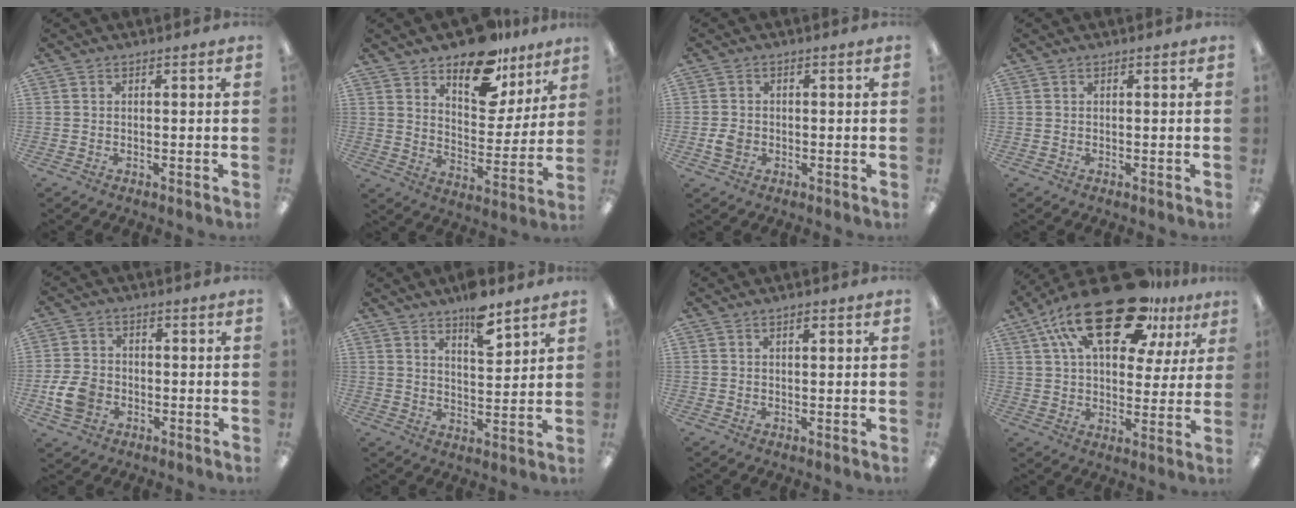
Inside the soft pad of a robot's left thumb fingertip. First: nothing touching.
{"total": 15.9, "force": [11.7, 7.7, 7.6], "torque": [-0.109, -0.072, 0.206]}
{"total": 3.1, "force": [-0.8, 2.5, 1.6], "torque": [-0.018, 0.002, -0.016]}
{"total": 0.0}
{"total": 7.6, "force": [-2.4, 5.7, 4.4], "torque": [-0.096, 0.014, -0.042]}
{"total": 8.7, "force": [6.8, 2.9, 4.5], "torque": [-0.059, -0.044, 0.115]}
{"total": 1.7, "force": [1.0, 0.7, 1.2], "torque": [-0.017, -0.002, 0.016]}
{"total": 24.6, "force": [15.0, 10.6, 16.4], "torque": [-0.280, -0.076, 0.252]}